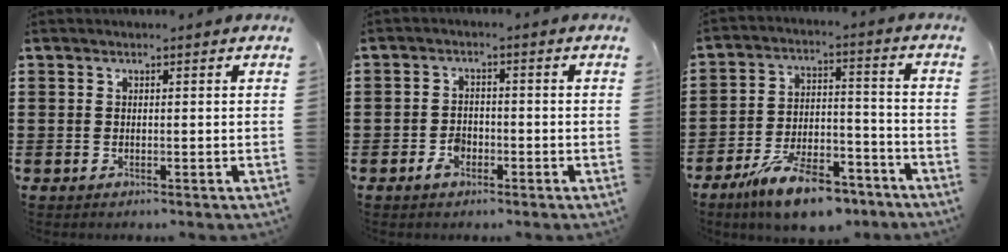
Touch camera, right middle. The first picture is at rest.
{"total": 2.7, "force": [-1.6, 1.6, 1.6], "torque": [-0.030, 0.003, -0.032]}
{"total": 11.1, "force": [-8.7, 3.0, 6.2], "torque": [-0.116, 0.029, -0.166]}